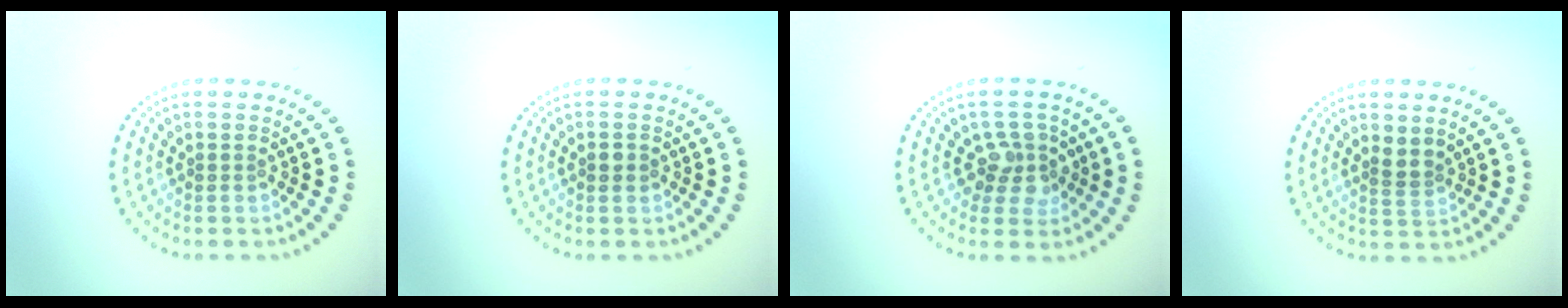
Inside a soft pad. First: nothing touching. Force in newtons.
{"total": 1.1, "press": 1.1, "slide": 0.1}
{"total": 2.9, "press": 2.6, "slide": 1.3}
{"total": 1.3, "press": 0.8, "slide": 0.9}